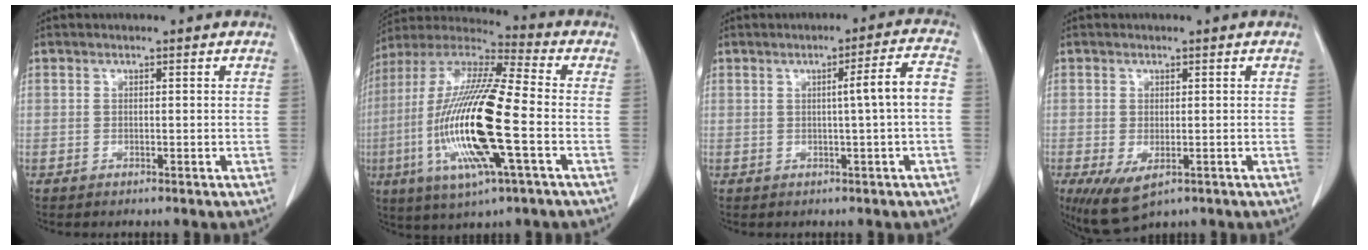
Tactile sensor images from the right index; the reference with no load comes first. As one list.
[{"total": 20.7, "force": [-4.4, 2.3, 20.1], "torque": [-0.428, -0.017, -0.084]}, {"total": 5.3, "force": [-0.2, -0.7, 5.3], "torque": [-0.075, 0.009, -0.002]}, {"total": 5.7, "force": [-2.5, 2.6, 4.4], "torque": [-0.080, -0.018, -0.029]}]